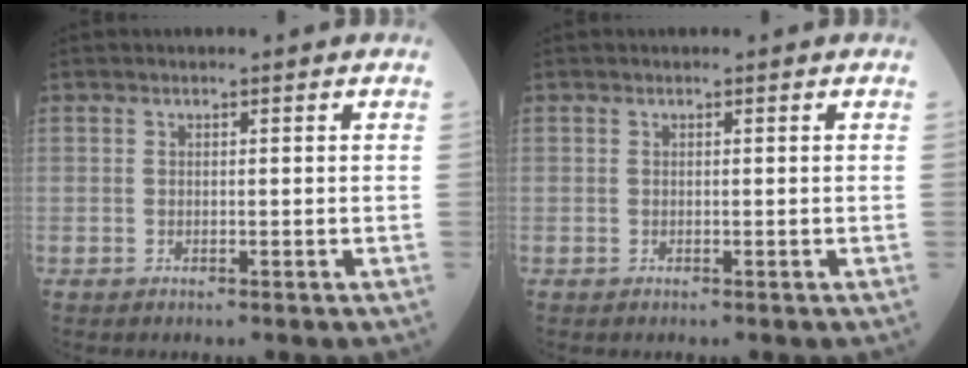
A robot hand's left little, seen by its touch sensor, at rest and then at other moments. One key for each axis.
{"total": 0.0}